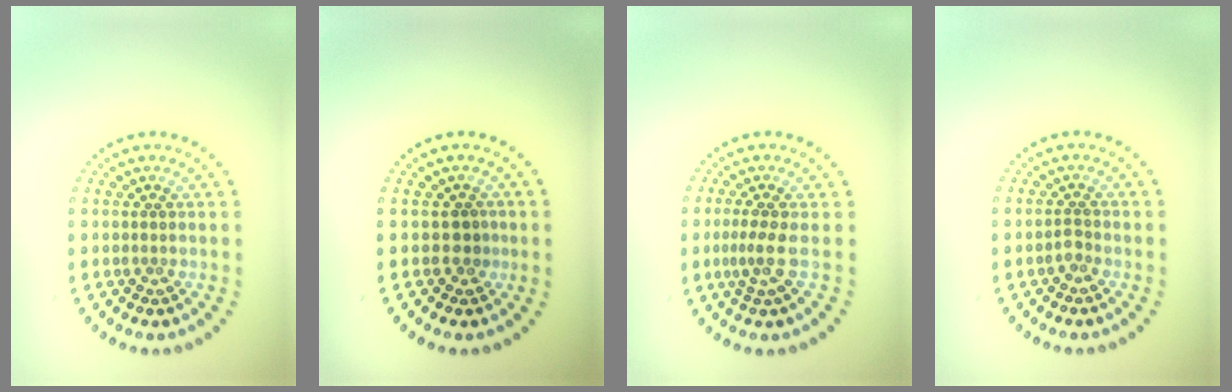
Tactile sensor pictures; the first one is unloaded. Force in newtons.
{"total": 1.3, "press": 1.0, "slide": 0.8}
{"total": 2.2, "press": 1.5, "slide": 1.6}
{"total": 0.9, "press": 0.7, "slide": 0.6}